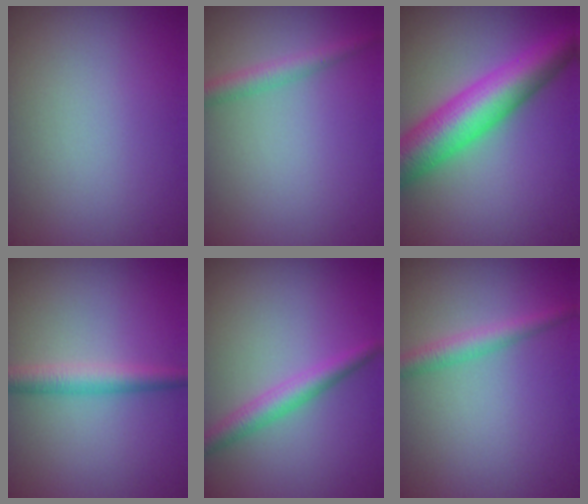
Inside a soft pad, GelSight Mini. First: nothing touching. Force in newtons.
{"total": 2.0, "press": 2.0, "slide": 0.0}
{"total": 8.5, "press": 8.5, "slide": 0.1}
{"total": 2.9, "press": 2.9, "slide": 0.1}
{"total": 2.7, "press": 2.7, "slide": 0.1}
{"total": 2.3, "press": 2.3, "slide": 0.0}